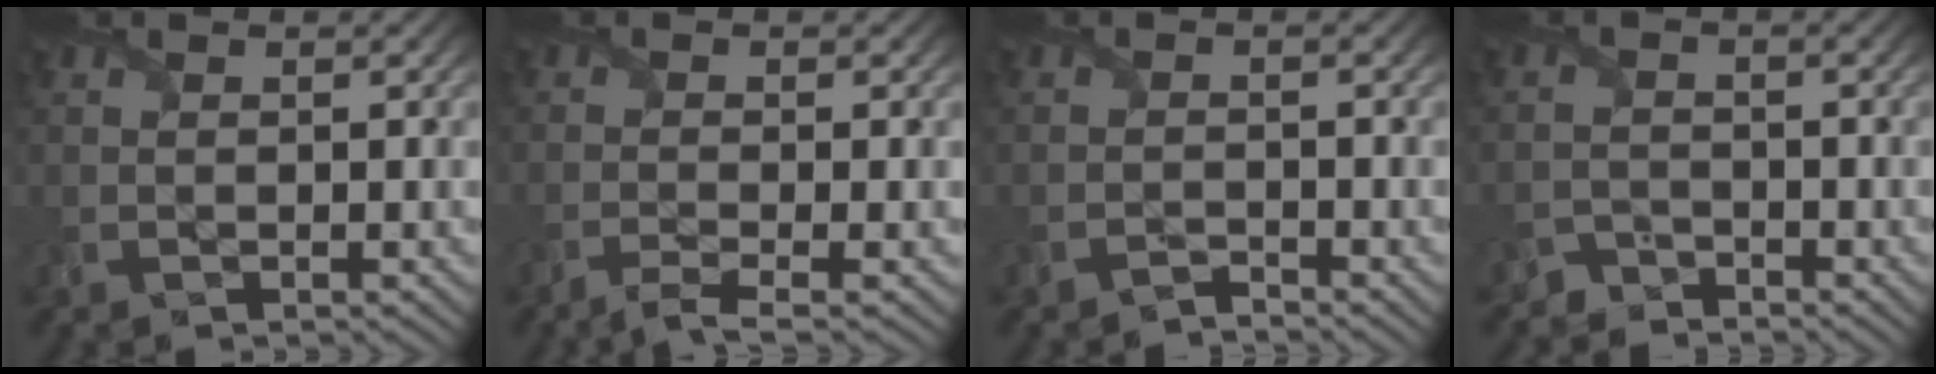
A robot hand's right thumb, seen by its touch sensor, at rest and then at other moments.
{"total": 2.5, "force": [-1.8, 0.3, 1.8], "torque": [-0.021, 0.004, -0.048]}
{"total": 1.4, "force": [-1.4, 0.0, 0.0], "torque": [0.003, 0.003, -0.032]}
{"total": 2.2, "force": [-2.0, 0.6, -0.4], "torque": [0.012, 0.003, -0.046]}